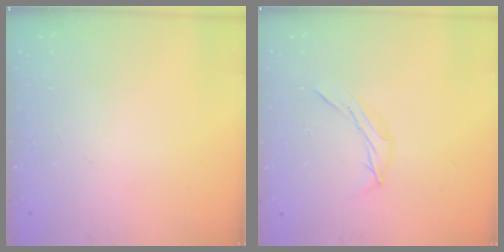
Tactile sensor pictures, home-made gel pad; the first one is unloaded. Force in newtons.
{"total": 6.3, "press": 6.2, "slide": 1.0}